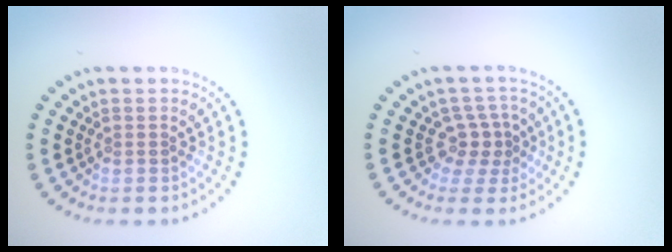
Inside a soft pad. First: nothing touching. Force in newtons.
{"total": 2.5, "press": 1.8, "slide": 1.7}